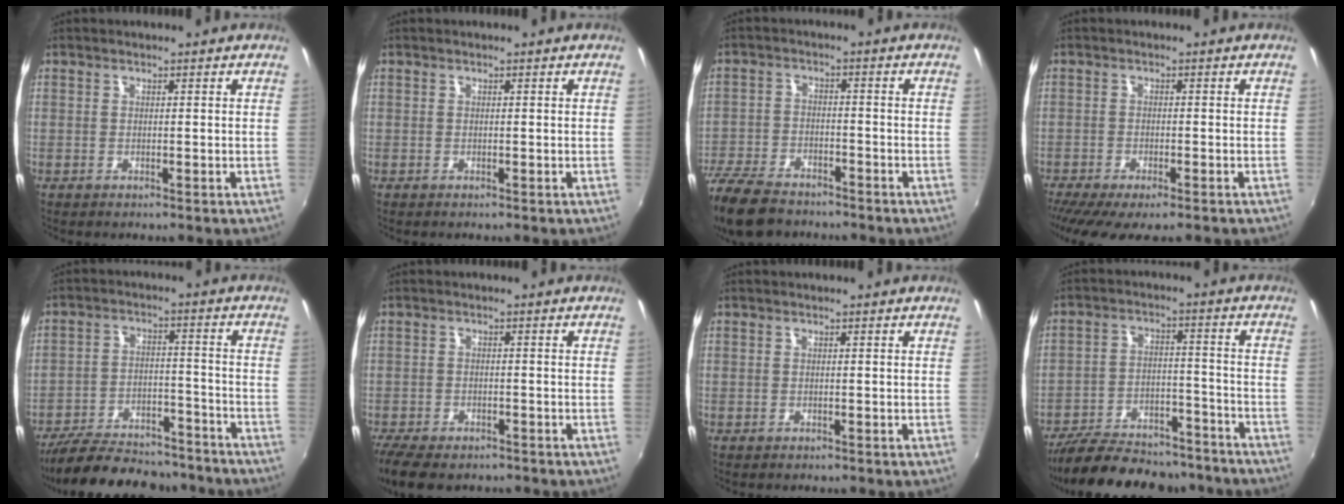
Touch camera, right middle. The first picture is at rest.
{"total": 0.0}
{"total": 13.5, "force": [-10.7, 5.7, 5.9], "torque": [-0.160, -0.024, -0.198]}
{"total": 9.6, "force": [-7.2, 2.5, 5.8], "torque": [-0.130, -0.045, -0.117]}
{"total": 20.6, "force": [-17.6, 6.9, 8.1], "torque": [-0.171, -0.002, -0.246]}
{"total": 9.6, "force": [-7.6, 3.7, 4.6], "torque": [-0.113, -0.037, -0.131]}
{"total": 0.0}
{"total": 22.5, "force": [-19.2, 7.6, 8.9], "torque": [-0.184, 0.000, -0.266]}